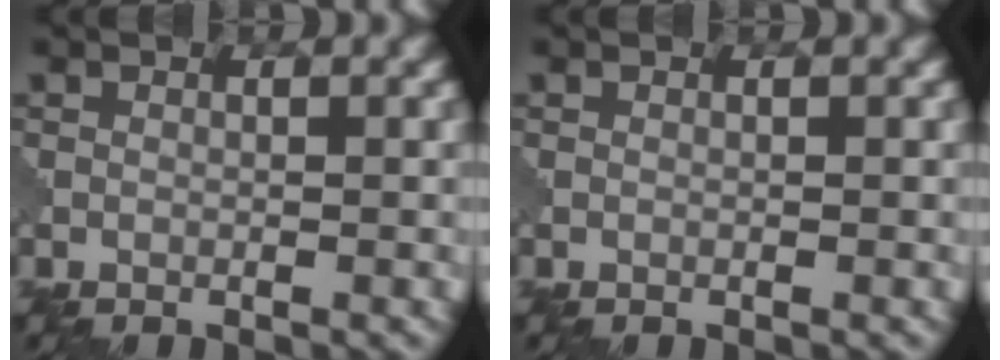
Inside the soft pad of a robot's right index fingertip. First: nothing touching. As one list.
[{"total": 0.0}]